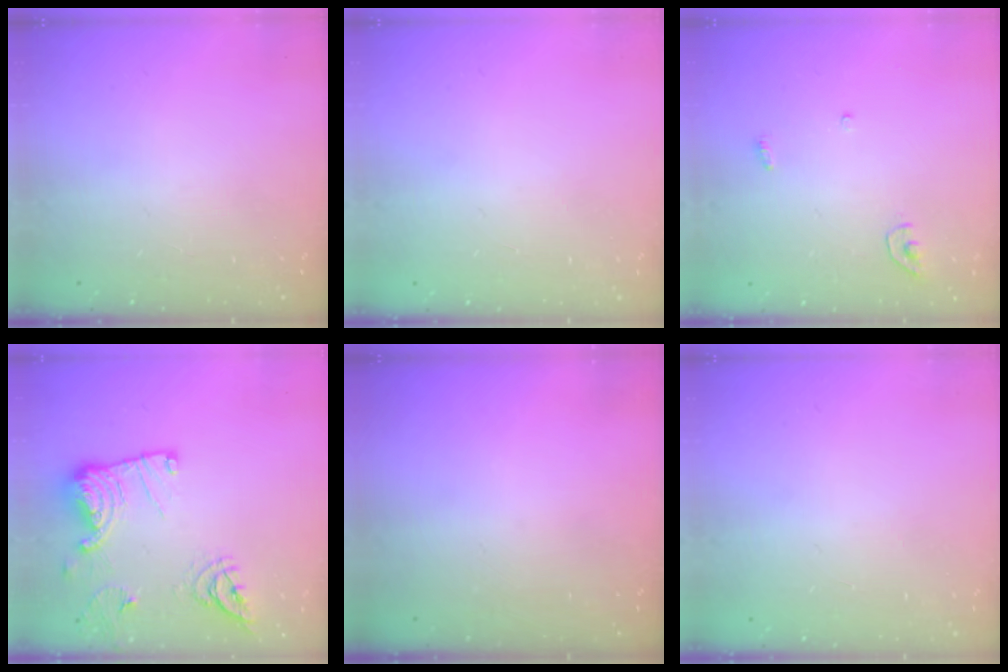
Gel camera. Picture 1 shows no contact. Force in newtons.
{"total": 0.9, "press": 0.9, "slide": 0.0}
{"total": 3.5, "press": 3.5, "slide": 0.3}
{"total": 17.4, "press": 17.4, "slide": 1.1}
{"total": 0.0}
{"total": 0.9, "press": 0.9, "slide": 0.0}